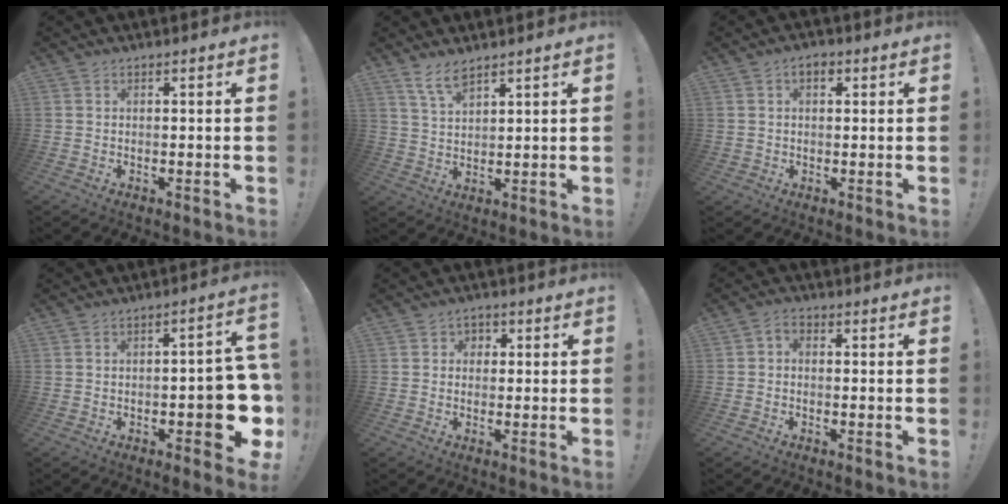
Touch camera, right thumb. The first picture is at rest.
{"total": 6.0, "force": [4.8, 1.5, 3.2], "torque": [-0.058, -0.026, 0.086]}
{"total": 4.0, "force": [1.3, 3.1, 2.0], "torque": [-0.018, -0.002, 0.021]}
{"total": 10.7, "force": [-3.5, 3.9, 9.4], "torque": [-0.100, 0.012, -0.057]}
{"total": 2.8, "force": [-0.1, 2.6, 0.8], "torque": [-0.009, 0.005, -0.002]}
{"total": 2.1, "force": [-1.1, 1.2, 1.3], "torque": [-0.018, 0.005, -0.021]}